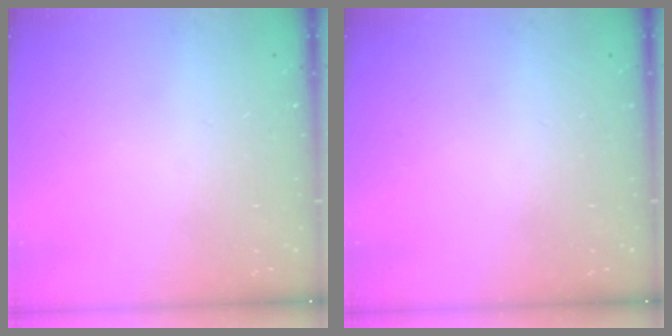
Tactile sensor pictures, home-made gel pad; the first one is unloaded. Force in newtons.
{"total": 0.0}